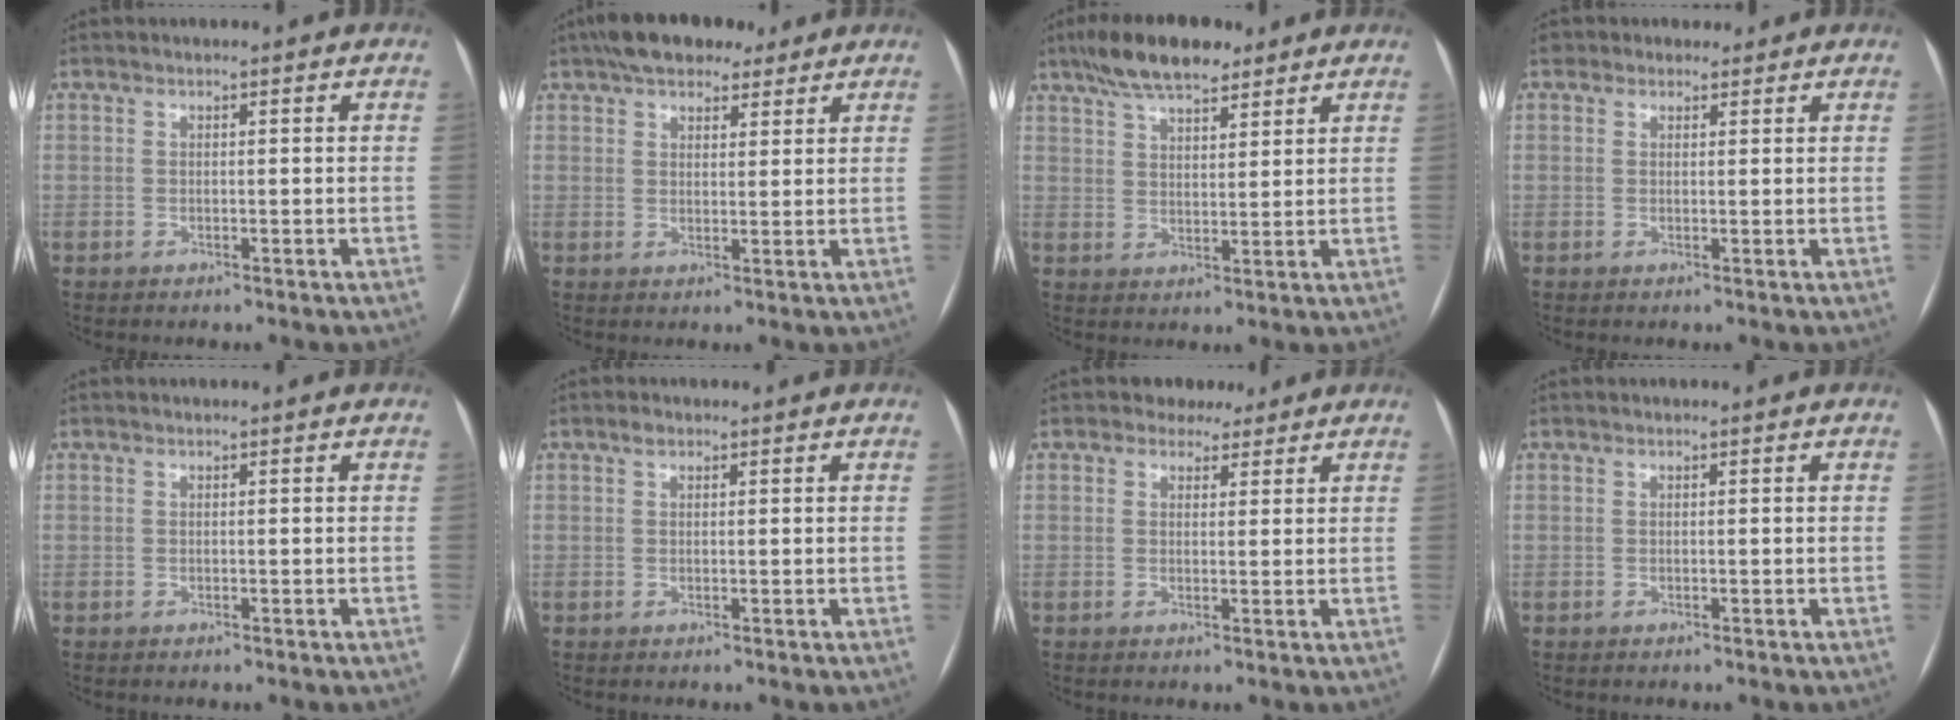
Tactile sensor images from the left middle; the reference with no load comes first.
{"total": 9.5, "force": [7.2, 4.2, 4.6], "torque": [-0.066, 0.032, 0.115]}
{"total": 10.1, "force": [7.6, 3.3, 5.8], "torque": [-0.105, 0.022, 0.132]}
{"total": 2.1, "force": [1.3, 1.6, 0.1], "torque": [0.000, 0.014, 0.017]}
{"total": 0.0}
{"total": 1.0, "force": [0.6, 0.6, 0.5], "torque": [-0.011, 0.008, 0.010]}
{"total": 3.2, "force": [2.4, 2.0, 0.4], "torque": [0.000, 0.010, 0.032]}
{"total": 0.0}